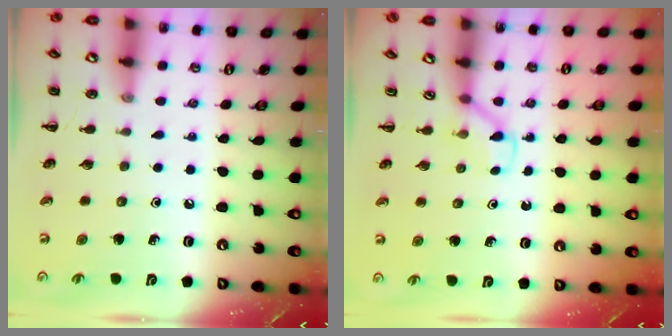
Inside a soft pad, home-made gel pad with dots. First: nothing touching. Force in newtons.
{"total": 3.0, "press": 2.8, "slide": 1.1}